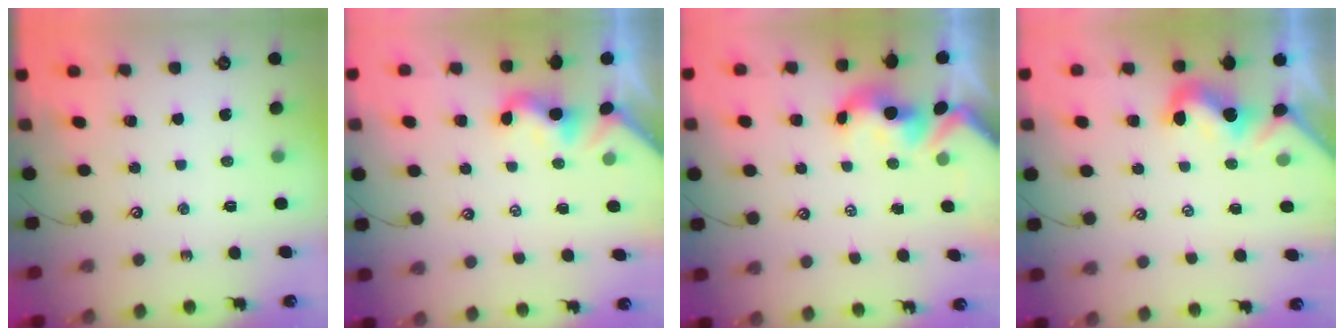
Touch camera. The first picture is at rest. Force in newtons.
{"total": 2.0, "press": 1.9, "slide": 0.5}
{"total": 2.1, "press": 2.0, "slide": 0.7}
{"total": 0.0}